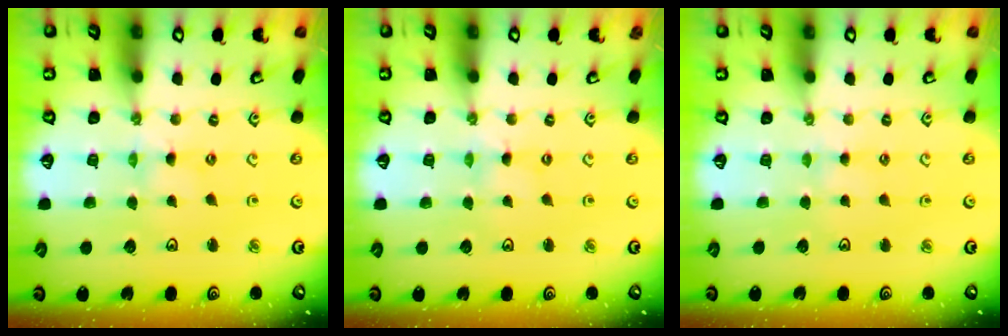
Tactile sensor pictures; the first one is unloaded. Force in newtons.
{"total": 0.0}
{"total": 1.9, "press": 1.9, "slide": 0.3}